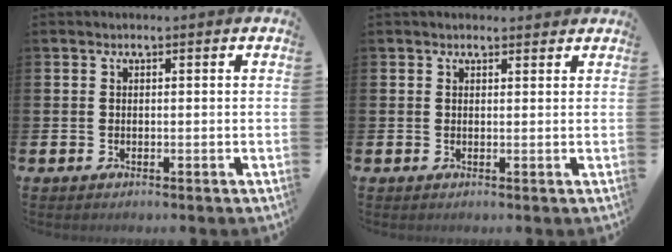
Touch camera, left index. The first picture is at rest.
{"total": 1.2, "force": [1.1, 0.5, 0.1], "torque": [0.015, -0.003, 0.015]}